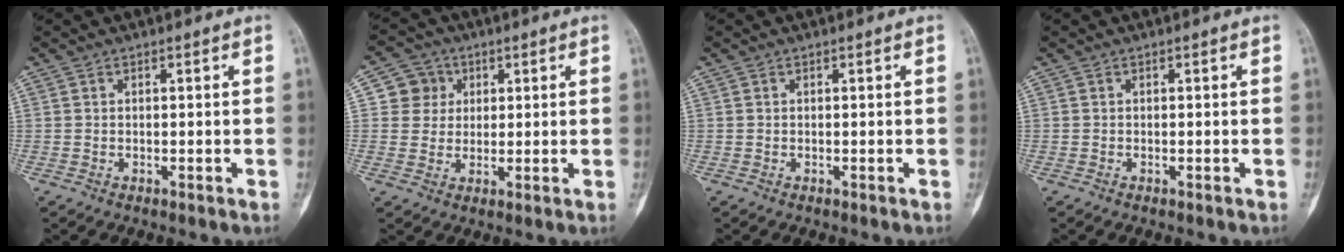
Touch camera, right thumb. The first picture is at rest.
{"total": 5.7, "force": [1.5, 5.4, 0.8], "torque": [0.018, 0.003, 0.021]}
{"total": 0.0}
{"total": 0.0}